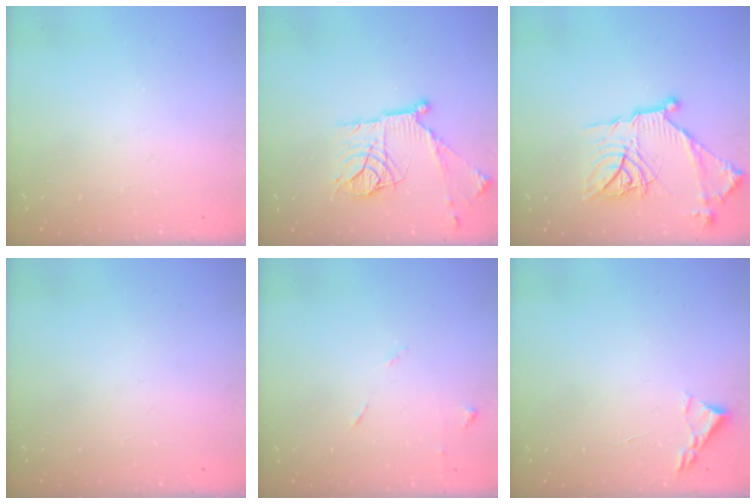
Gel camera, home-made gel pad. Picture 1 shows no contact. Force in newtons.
{"total": 16.6, "press": 16.6, "slide": 1.3}
{"total": 17.4, "press": 17.4, "slide": 0.5}
{"total": 0.0}
{"total": 5.3, "press": 5.2, "slide": 0.7}
{"total": 2.4, "press": 2.3, "slide": 0.3}